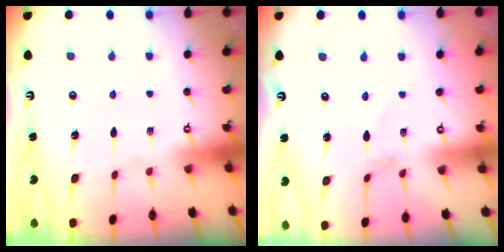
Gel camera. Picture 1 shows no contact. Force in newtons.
{"total": 0.9, "press": 0.8, "slide": 0.1}